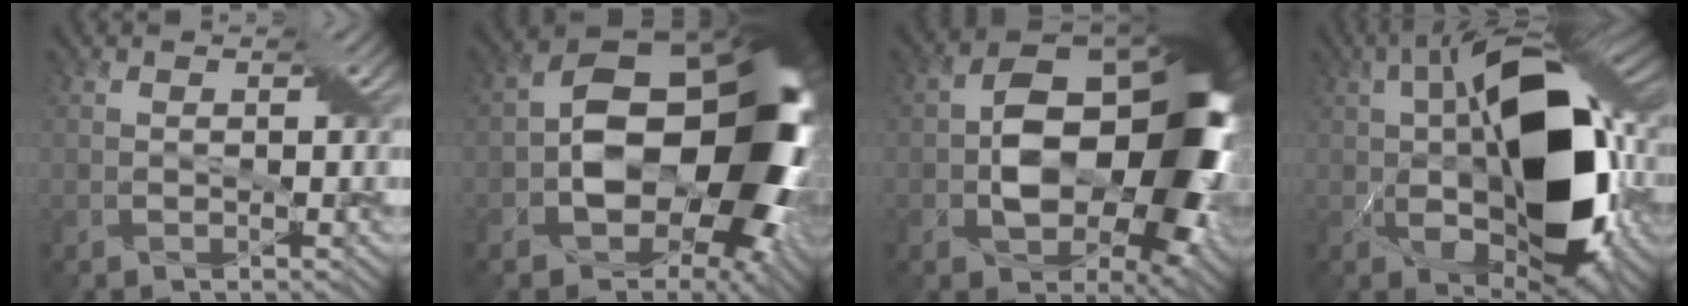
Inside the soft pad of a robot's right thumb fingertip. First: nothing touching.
{"total": 18.4, "force": [-1.7, 12.5, 13.5], "torque": [-0.194, -0.015, -0.027]}
{"total": 16.8, "force": [-0.9, 10.9, 12.8], "torque": [-0.175, -0.009, -0.015]}
{"total": 18.5, "force": [-0.9, 9.5, 15.8], "torque": [-0.259, 0.004, -0.028]}